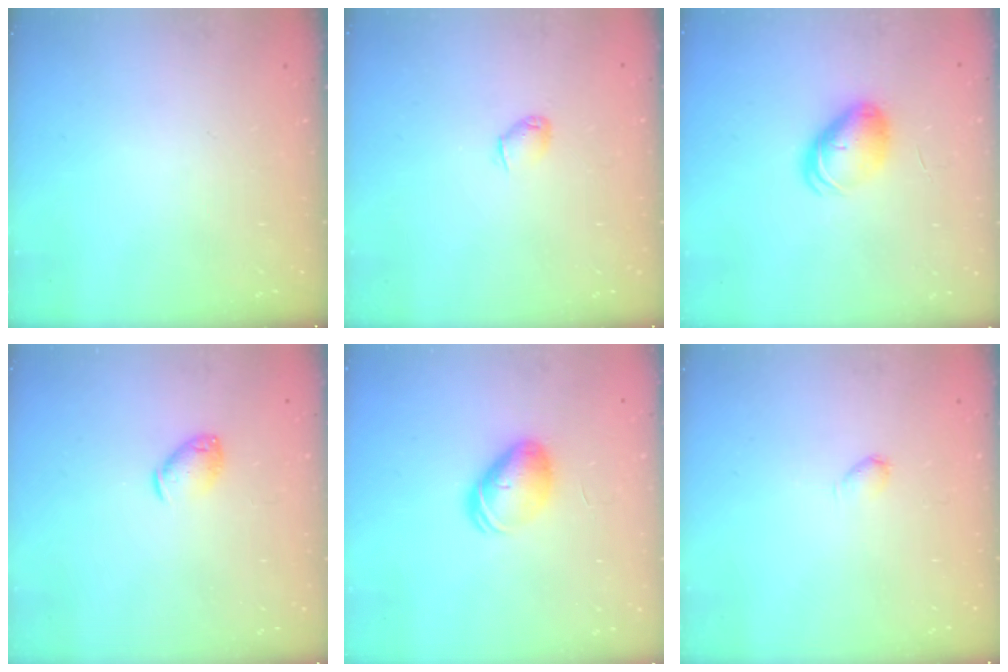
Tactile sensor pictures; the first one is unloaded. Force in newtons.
{"total": 3.3, "press": 3.2, "slide": 0.7}
{"total": 9.3, "press": 9.3, "slide": 1.1}
{"total": 6.8, "press": 6.8, "slide": 1.1}
{"total": 9.0, "press": 8.9, "slide": 1.4}
{"total": 2.3, "press": 2.3, "slide": 0.4}